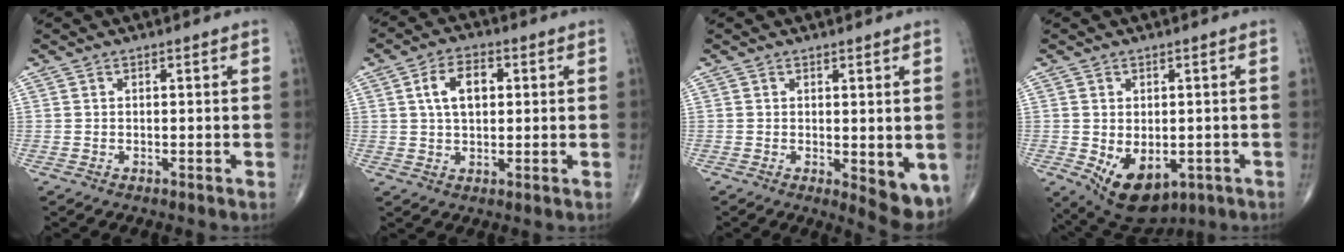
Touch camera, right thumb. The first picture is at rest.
{"total": 7.3, "force": [1.7, 4.4, 5.6], "torque": [-0.088, 0.009, 0.027]}
{"total": 6.6, "force": [-0.9, 2.7, 5.9], "torque": [-0.066, -0.017, -0.006]}
{"total": 10.4, "force": [-3.2, 6.6, 7.4], "torque": [-0.098, -0.007, -0.028]}